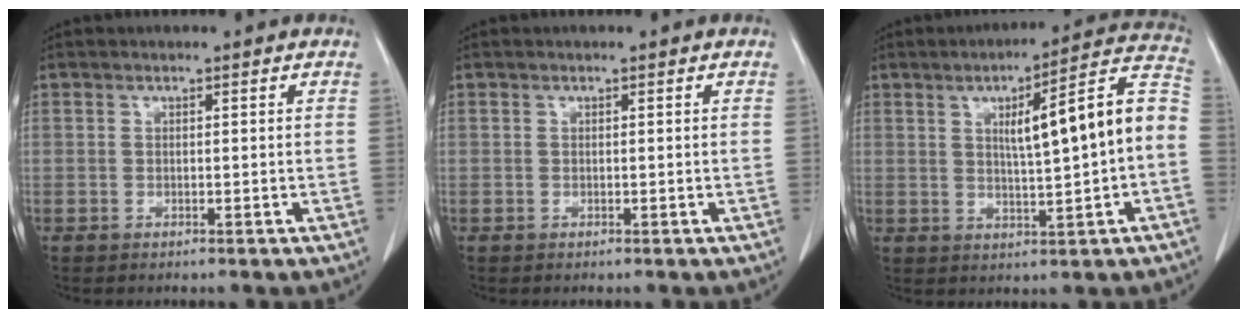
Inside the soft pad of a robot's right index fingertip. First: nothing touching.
{"total": 0.0}
{"total": 13.5, "force": [0.5, 1.1, 13.5], "torque": [-0.183, 0.033, 0.008]}